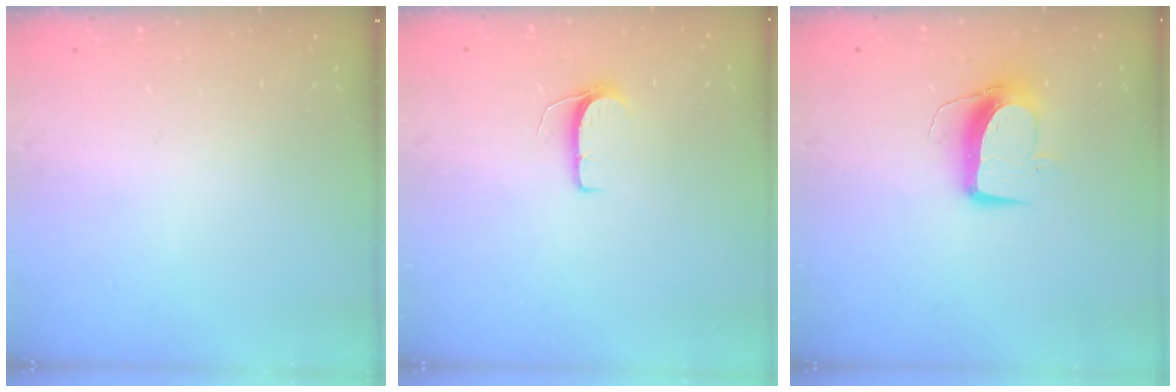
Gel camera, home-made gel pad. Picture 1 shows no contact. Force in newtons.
{"total": 6.1, "press": 6.1, "slide": 0.5}
{"total": 9.9, "press": 9.8, "slide": 1.0}